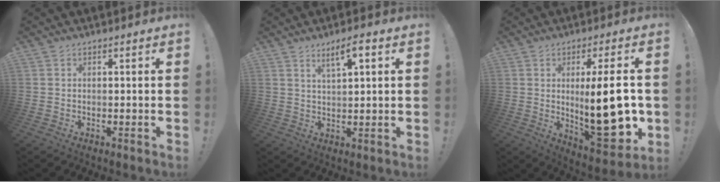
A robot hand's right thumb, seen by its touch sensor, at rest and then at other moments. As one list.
[{"total": 5.1, "force": [2.8, 0.9, 4.2], "torque": [-0.064, -0.011, 0.042]}, {"total": 20.6, "force": [-0.3, 5.9, 19.7], "torque": [-0.281, -0.019, -0.001]}]